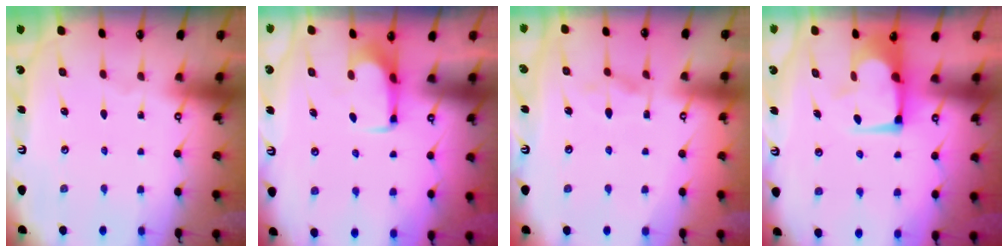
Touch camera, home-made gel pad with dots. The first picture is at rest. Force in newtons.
{"total": 1.9, "press": 1.9, "slide": 0.2}
{"total": 2.0, "press": 1.4, "slide": 1.4}
{"total": 4.9, "press": 4.8, "slide": 0.7}